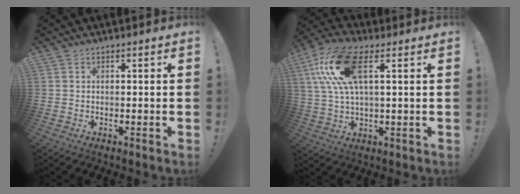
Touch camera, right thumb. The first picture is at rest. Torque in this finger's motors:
{"motor_torque": [2.16, 2.21, 0.67, 0.12, 0.49]}